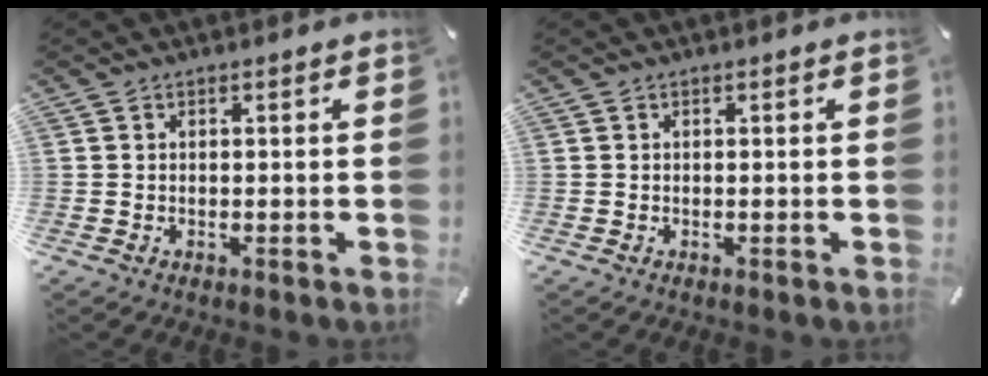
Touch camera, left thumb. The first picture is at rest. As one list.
[{"total": 0.0}]